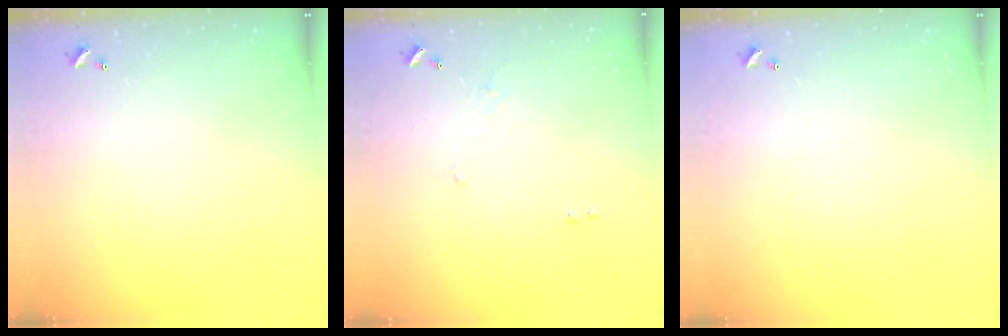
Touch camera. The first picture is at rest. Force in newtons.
{"total": 0.8, "press": 0.6, "slide": 0.5}
{"total": 0.0}